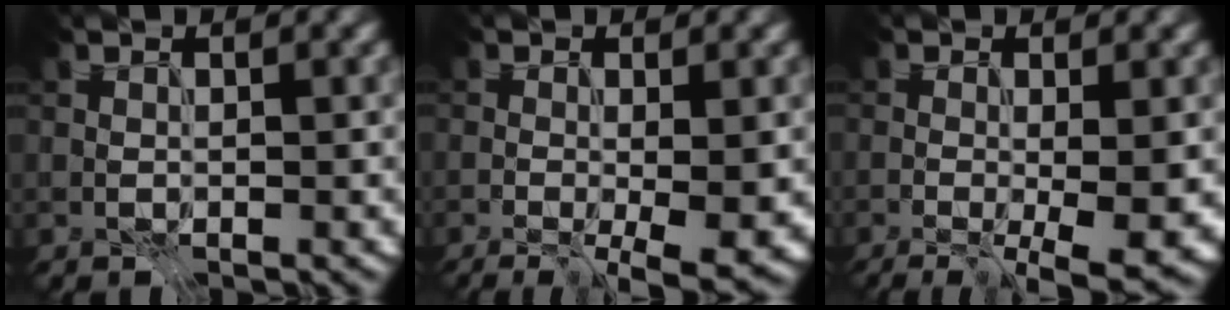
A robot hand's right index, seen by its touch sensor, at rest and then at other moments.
{"total": 5.0, "force": [-1.0, 1.2, 4.7], "torque": [-0.054, -0.010, -0.014]}
{"total": 6.0, "force": [-1.3, 1.4, 5.7], "torque": [-0.068, -0.011, -0.019]}